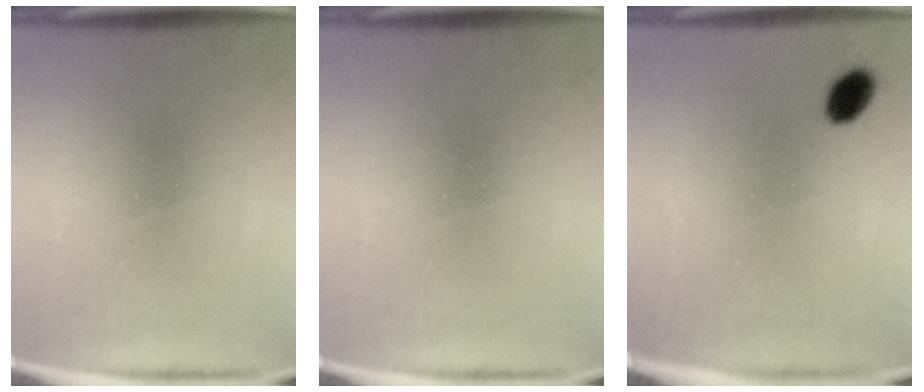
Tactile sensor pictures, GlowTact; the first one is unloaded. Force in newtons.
{"total": 0.0}
{"total": 3.7}